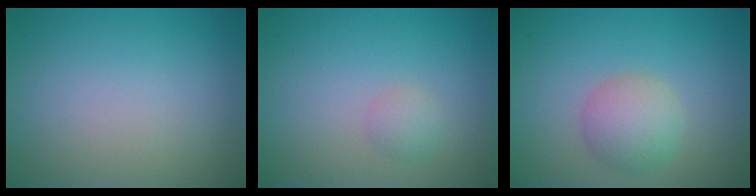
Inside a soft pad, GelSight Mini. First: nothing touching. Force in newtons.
{"total": 1.3, "press": 1.3, "slide": 0.0}
{"total": 3.5, "press": 3.5, "slide": 0.2}